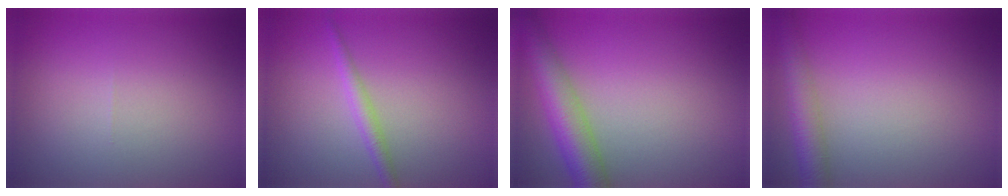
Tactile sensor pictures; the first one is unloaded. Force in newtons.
{"total": 1.7, "press": 1.7, "slide": 0.0}
{"total": 5.8, "press": 5.8, "slide": 0.2}
{"total": 3.5, "press": 3.5, "slide": 0.2}